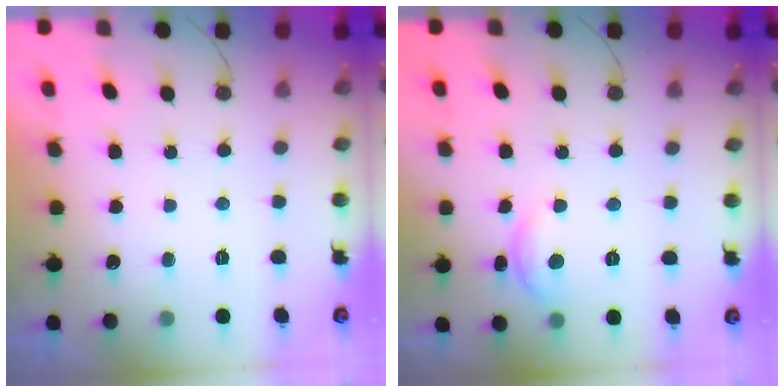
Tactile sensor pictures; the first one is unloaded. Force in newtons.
{"total": 7.7, "press": 7.7, "slide": 0.5}